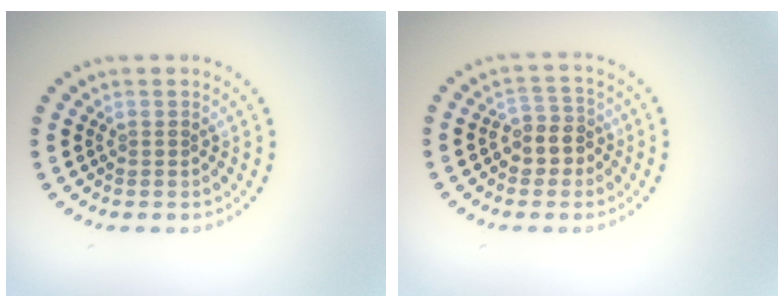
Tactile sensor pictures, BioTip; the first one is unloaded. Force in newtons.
{"total": 2.7, "press": 2.4, "slide": 1.1}